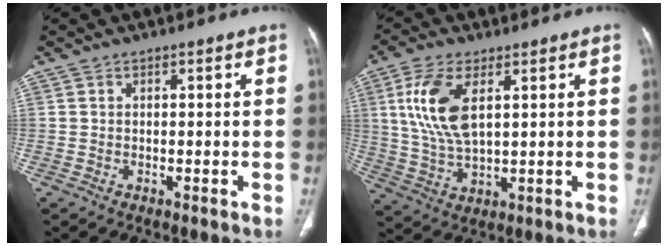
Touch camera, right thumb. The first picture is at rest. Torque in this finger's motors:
{"motor_torque": [-0.61, 1.28, 1.13, 0.24, 0.08]}